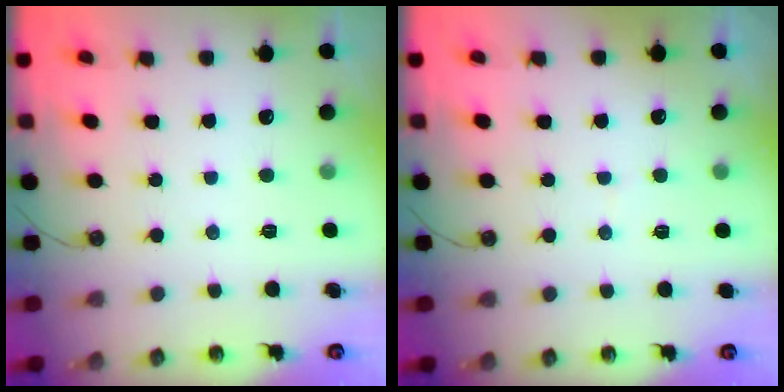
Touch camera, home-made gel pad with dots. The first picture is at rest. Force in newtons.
{"total": 2.7, "press": 2.6, "slide": 0.2}